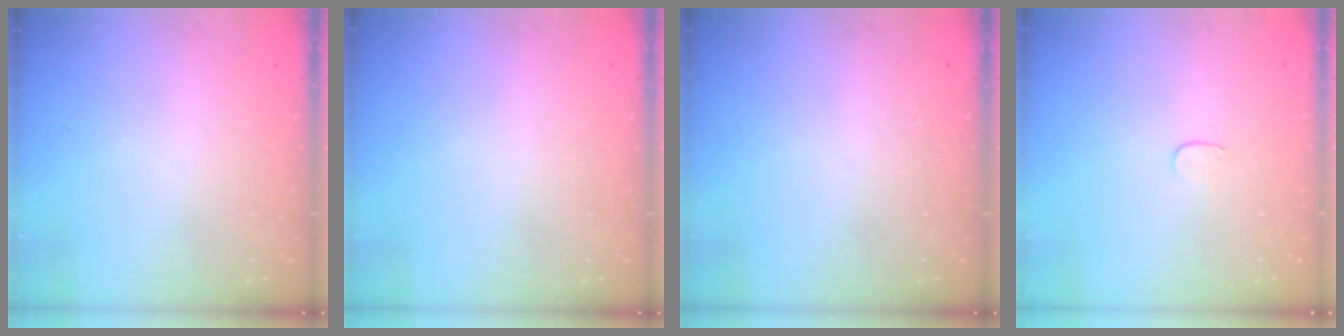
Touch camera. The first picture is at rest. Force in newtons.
{"total": 0.6, "press": 0.6, "slide": 0.2}
{"total": 0.0}
{"total": 3.8, "press": 3.8, "slide": 0.4}